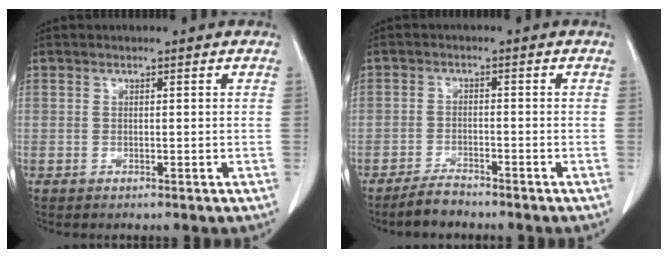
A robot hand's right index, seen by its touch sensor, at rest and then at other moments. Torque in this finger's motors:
{"motor_torque": [-1.01, 0.25, -0.43, -0.14]}